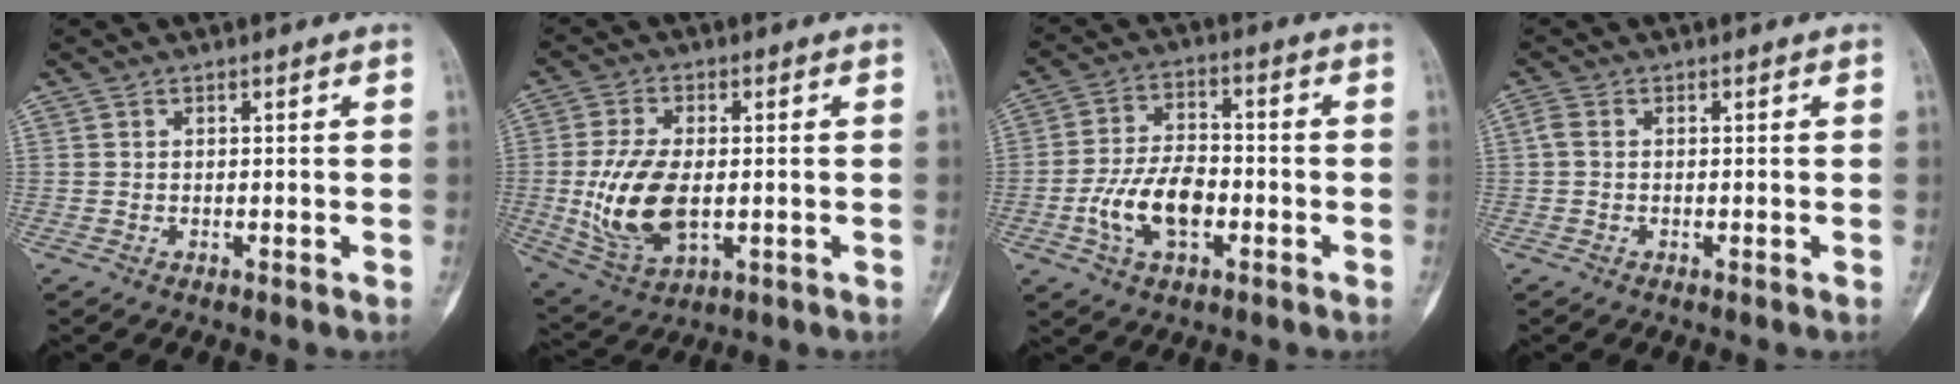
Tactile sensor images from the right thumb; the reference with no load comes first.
{"total": 13.2, "force": [-1.1, 7.2, 11.1], "torque": [-0.222, -0.009, -0.008]}
{"total": 11.0, "force": [-3.2, 6.2, 8.5], "torque": [-0.153, 0.023, -0.059]}
{"total": 1.5, "force": [0.0, 1.0, 1.1], "torque": [-0.027, 0.002, -0.004]}